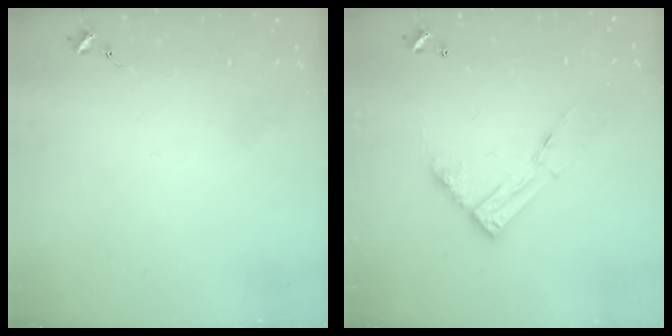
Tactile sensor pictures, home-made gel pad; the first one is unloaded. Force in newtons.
{"total": 11.2, "press": 11.2, "slide": 0.9}